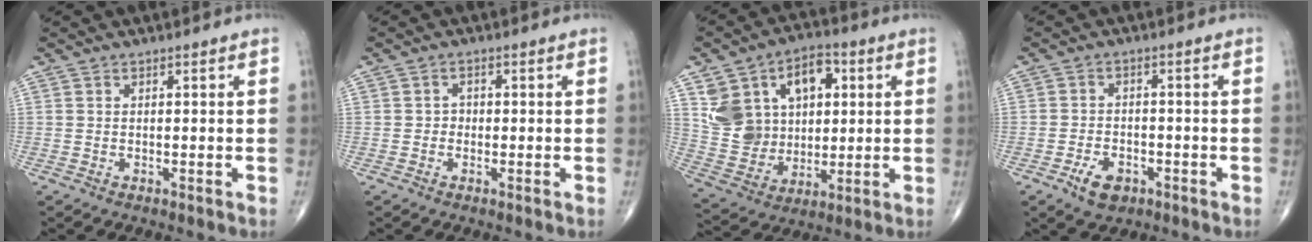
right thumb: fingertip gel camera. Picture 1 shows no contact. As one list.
[{"total": 1.4, "force": [-0.4, 1.2, 0.6], "torque": [0.004, 0.006, -0.011]}, {"total": 17.1, "force": [5.1, 12.7, 10.2], "torque": [-0.133, 0.004, 0.101]}, {"total": 5.1, "force": [-2.7, 3.2, 2.9], "torque": [-0.043, 0.013, -0.044]}]